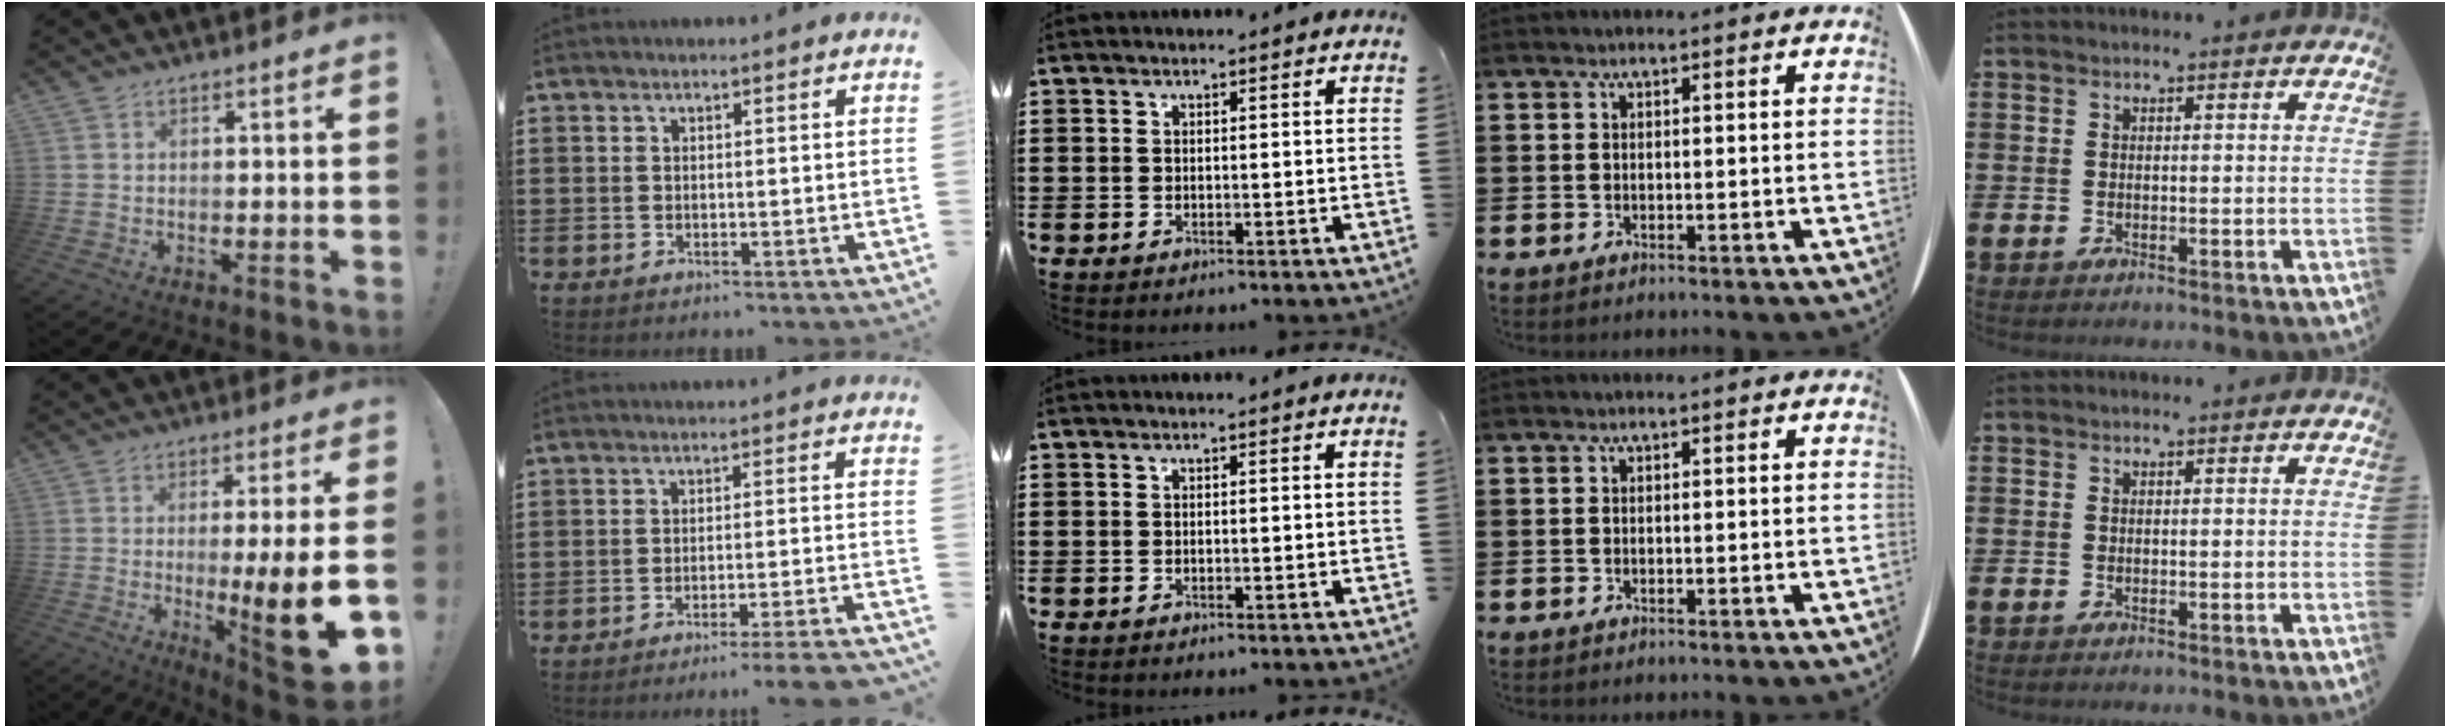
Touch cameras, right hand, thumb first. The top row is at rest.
{"thumb": {"total": 14.6, "force": [-2.5, 0.3, 14.4], "torque": [-0.203, -0.007, -0.029]}, "index": {"total": 4.0, "force": [-3.6, -0.7, 1.6], "torque": [-0.026, -0.012, -0.070]}}